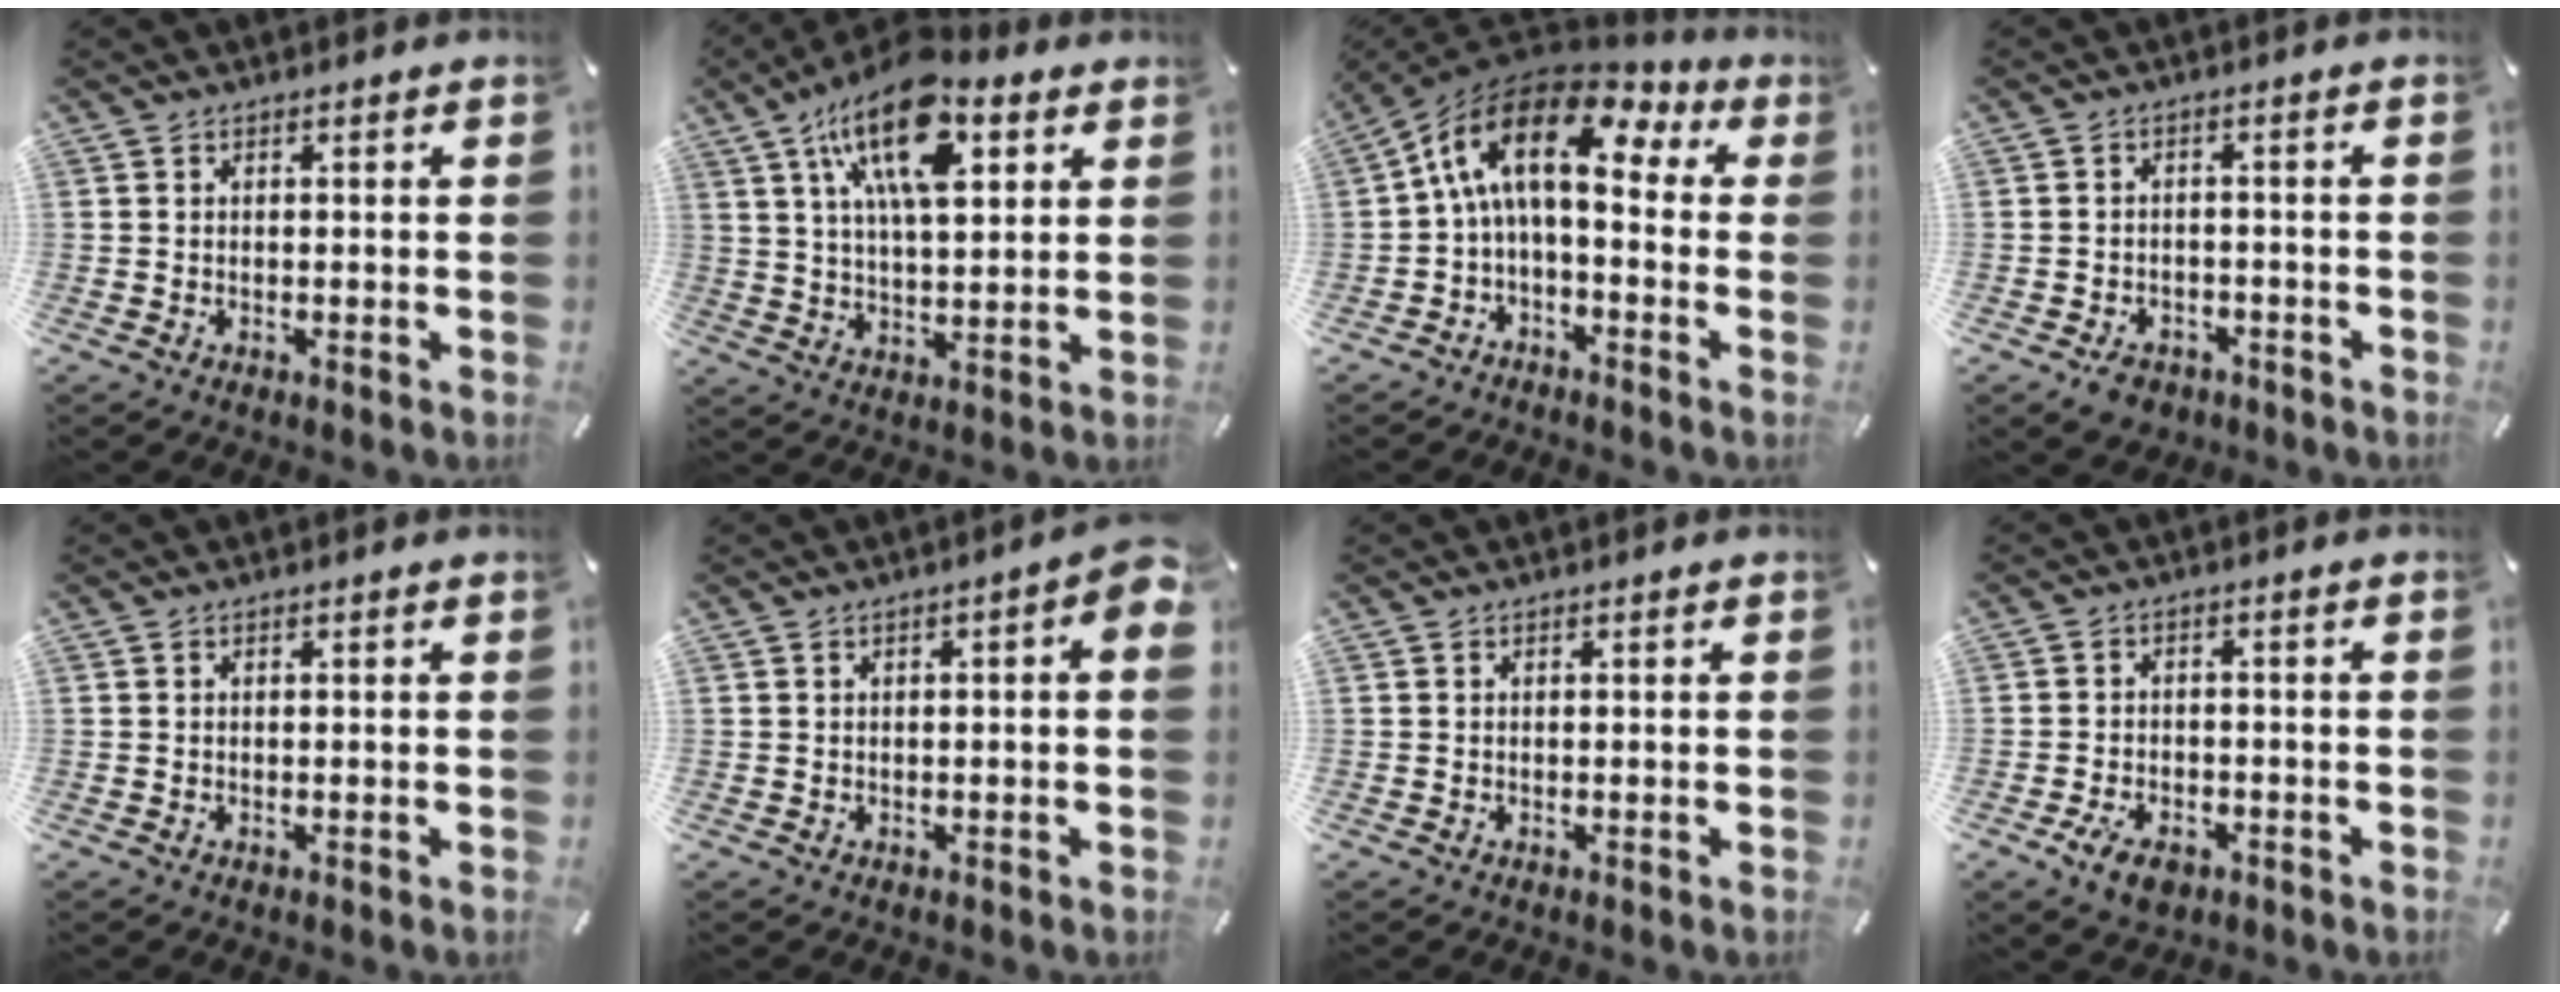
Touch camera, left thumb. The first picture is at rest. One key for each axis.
{"total": 18.3, "fx": 9.0, "fy": 8.5, "fz": 13.5, "tx": -0.235, "ty": -0.023, "tz": 0.146}
{"total": 16.1, "fx": 3.9, "fy": 8.5, "fz": 13.0, "tx": -0.258, "ty": -0.012, "tz": 0.061}
{"total": 4.2, "fx": -2.6, "fy": 2.9, "fz": 1.3, "tx": -0.024, "ty": 0.014, "tz": -0.048}
{"total": 0.0}
{"total": 3.3, "fx": 0.1, "fy": 1.1, "fz": 3.2, "tx": -0.047, "ty": 0.004, "tz": 0.000}
{"total": 0.0}
{"total": 5.2, "fx": -2.9, "fy": 3.2, "fz": 2.9, "tx": -0.063, "ty": 0.012, "tz": -0.054}